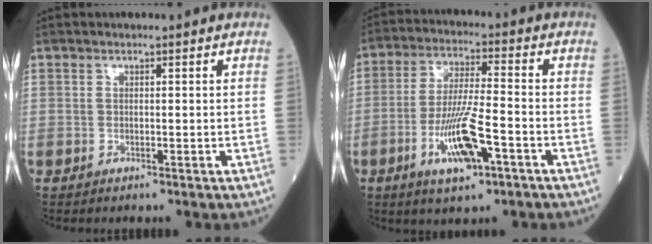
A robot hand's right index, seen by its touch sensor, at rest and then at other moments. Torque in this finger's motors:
{"motor_torque": [0.47, -0.17, 0.28, 0.16]}